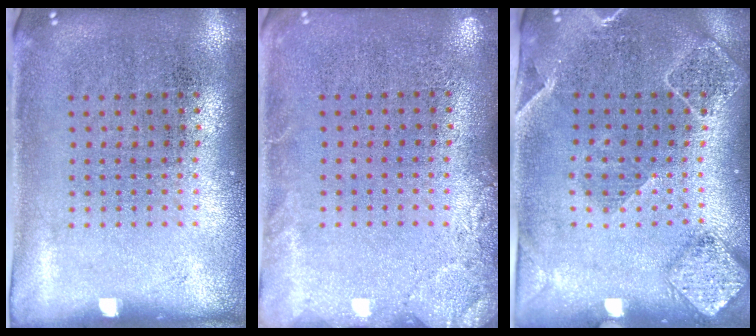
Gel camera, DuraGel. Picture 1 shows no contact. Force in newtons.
{"total": 1.9, "press": 1.8, "slide": 0.3}
{"total": 1.8, "press": 1.7, "slide": 0.5}